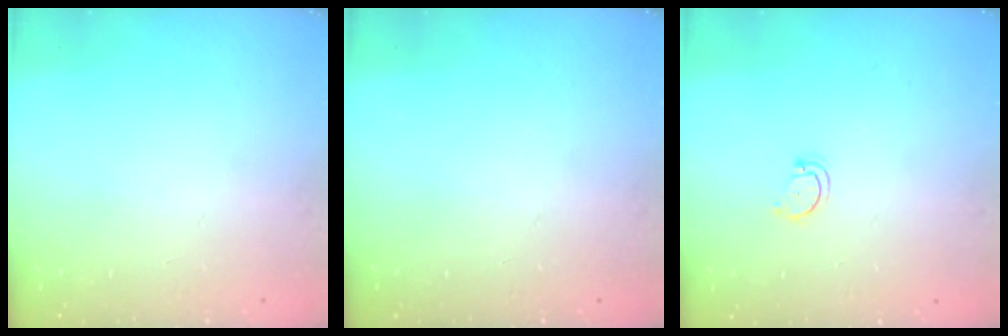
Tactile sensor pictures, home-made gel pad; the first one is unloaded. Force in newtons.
{"total": 0.0}
{"total": 2.8, "press": 2.8, "slide": 0.3}